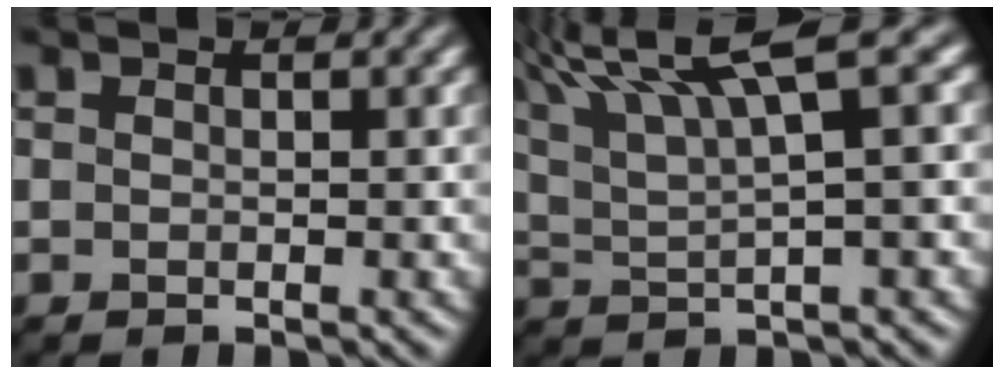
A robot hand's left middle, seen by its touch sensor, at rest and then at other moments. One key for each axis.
{"total": 8.1, "fx": 4.7, "fy": 1.4, "fz": 6.4, "tx": -0.117, "ty": 0.025, "tz": 0.083}